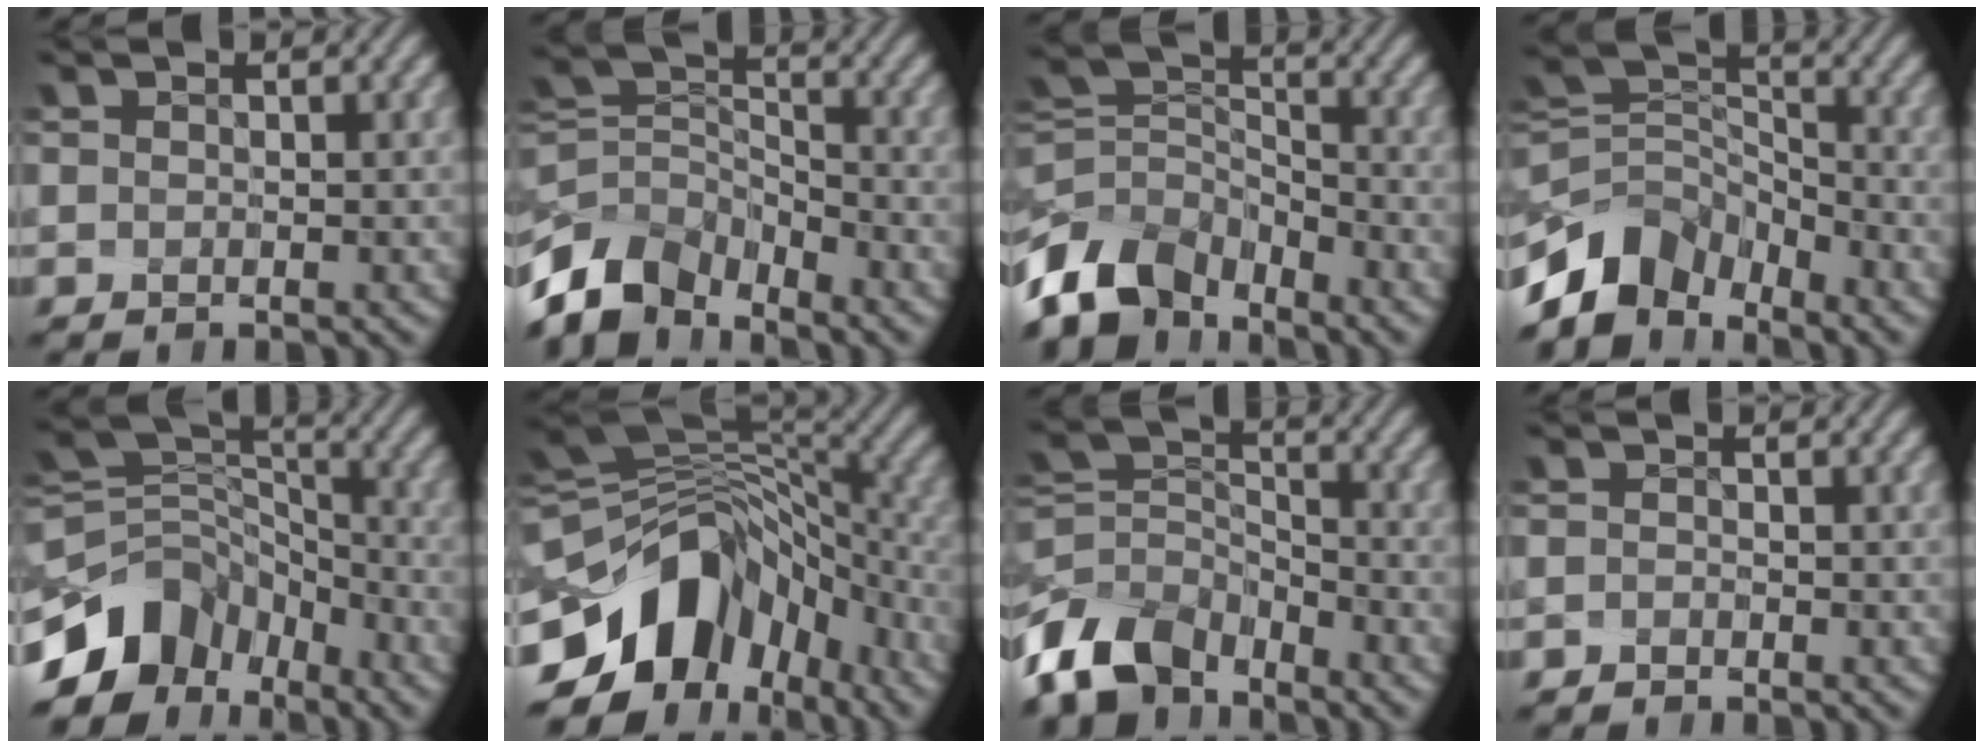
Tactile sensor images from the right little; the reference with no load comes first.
{"total": 7.9, "force": [-5.6, 4.4, 3.4], "torque": [-0.060, -0.001, -0.115]}
{"total": 8.5, "force": [-5.5, 5.1, 4.0], "torque": [-0.073, 0.001, -0.116]}
{"total": 6.6, "force": [-4.7, 4.0, 2.4], "torque": [-0.031, 0.005, -0.097]}
{"total": 8.4, "force": [-4.7, 5.8, 3.7], "torque": [-0.062, 0.017, -0.096]}
{"total": 11.9, "force": [-4.4, 8.1, 7.6], "torque": [-0.133, 0.014, -0.074]}
{"total": 7.7, "force": [-5.3, 4.4, 3.5], "torque": [-0.067, -0.003, -0.113]}
{"total": 0.8, "force": [-0.7, 0.0, -0.3], "torque": [0.006, 0.004, -0.015]}